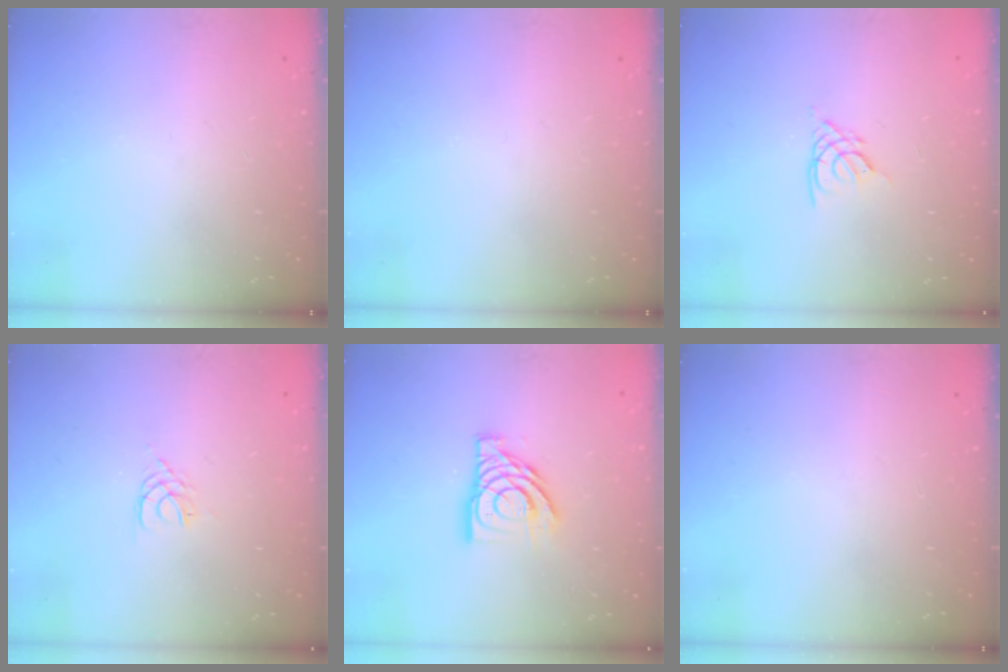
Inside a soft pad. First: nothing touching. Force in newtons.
{"total": 0.0}
{"total": 2.7, "press": 2.7, "slide": 0.4}
{"total": 2.0, "press": 1.9, "slide": 0.3}
{"total": 12.5, "press": 12.4, "slide": 1.5}
{"total": 0.0}